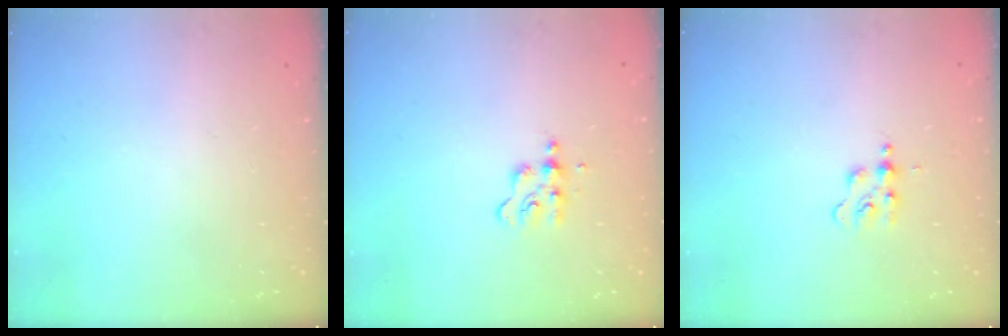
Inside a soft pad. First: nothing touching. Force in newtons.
{"total": 6.0, "press": 5.9, "slide": 0.8}
{"total": 3.7, "press": 3.7, "slide": 0.5}